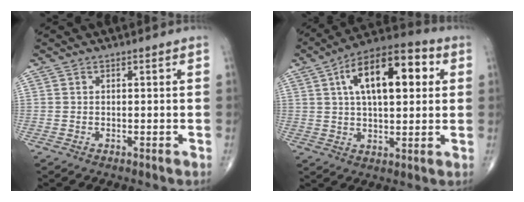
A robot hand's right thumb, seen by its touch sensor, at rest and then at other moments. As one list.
[{"total": 17.3, "force": [4.8, 8.0, 14.6], "torque": [-0.215, 0.018, 0.068]}]